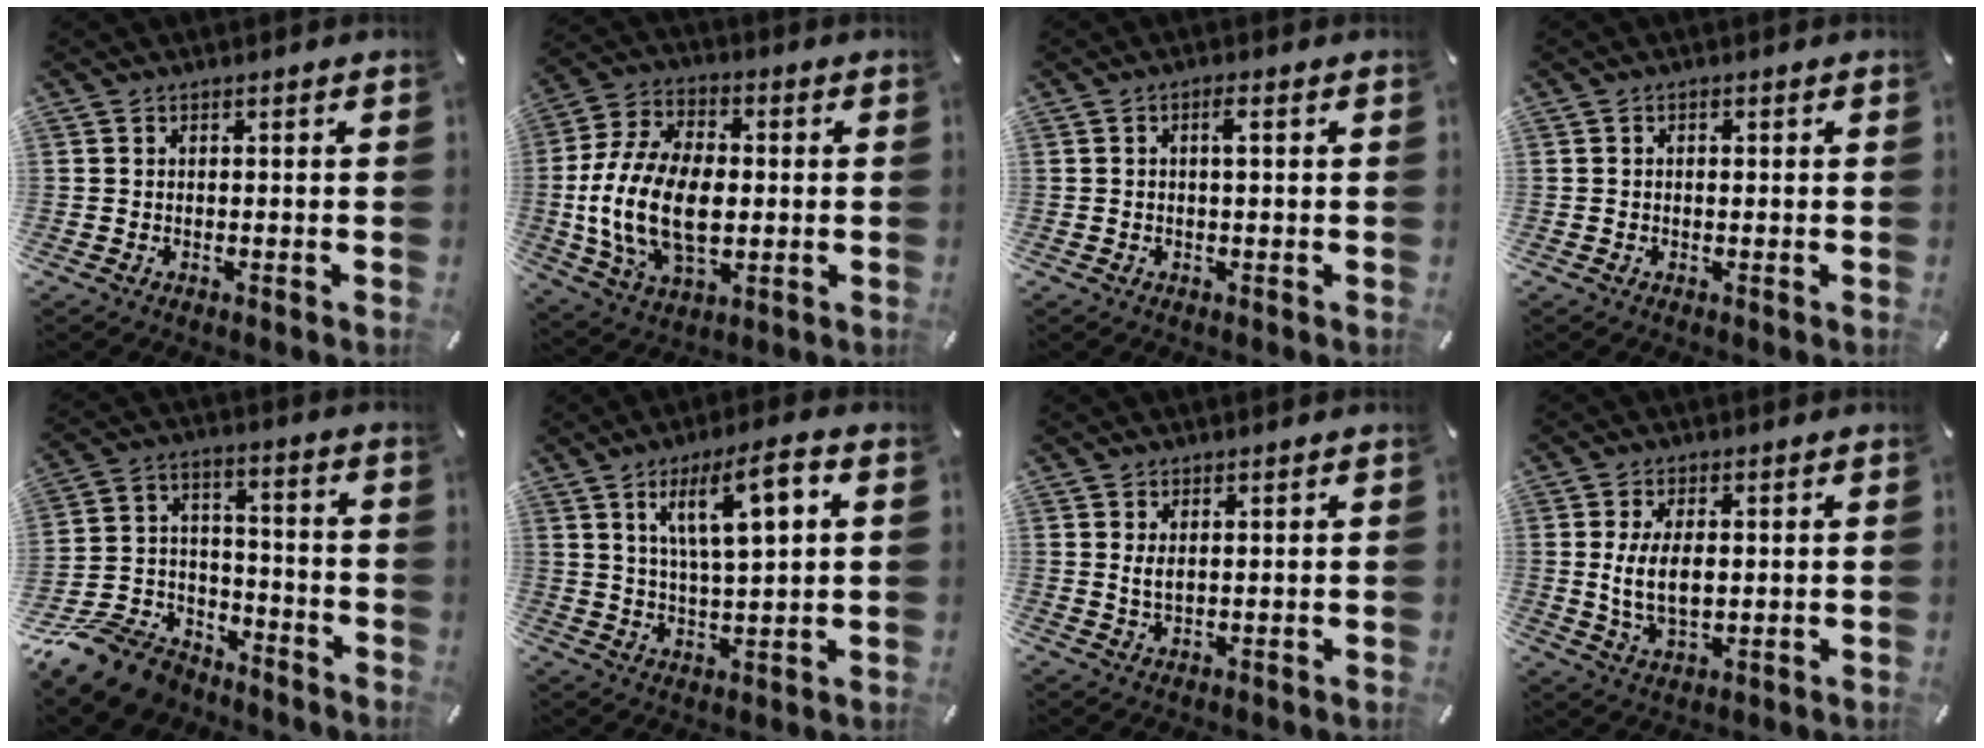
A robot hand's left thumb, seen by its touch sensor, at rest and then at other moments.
{"total": 19.0, "force": [-1.8, 12.4, 14.3], "torque": [-0.316, 0.003, -0.030]}
{"total": 2.5, "force": [0.4, 0.5, 2.4], "torque": [-0.039, 0.001, 0.004]}
{"total": 0.9, "force": [0.0, 0.5, 0.7], "torque": [-0.013, 0.001, -0.001]}
{"total": 13.5, "force": [-10.3, 7.6, 4.3], "torque": [-0.082, 0.057, -0.186]}
{"total": 12.1, "force": [5.5, 3.6, 10.2], "torque": [-0.173, -0.009, 0.089]}
{"total": 2.7, "force": [1.3, 1.1, 2.1], "torque": [-0.044, 0.001, 0.022]}
{"total": 8.6, "force": [1.0, 4.5, 7.2], "torque": [-0.157, -0.004, 0.011]}